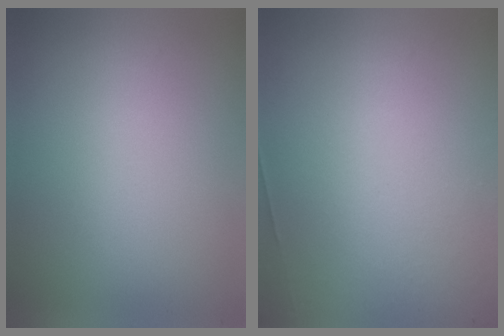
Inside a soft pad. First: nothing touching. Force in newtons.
{"total": 4.6}